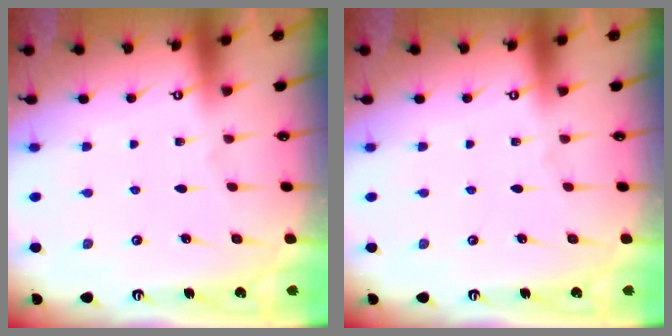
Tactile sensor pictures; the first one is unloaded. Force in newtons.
{"total": 0.0}